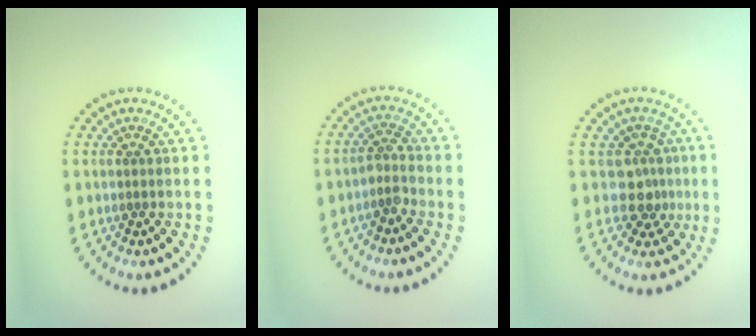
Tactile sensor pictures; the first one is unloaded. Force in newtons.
{"total": 1.8, "press": 1.3, "slide": 1.3}
{"total": 2.6, "press": 2.0, "slide": 1.7}